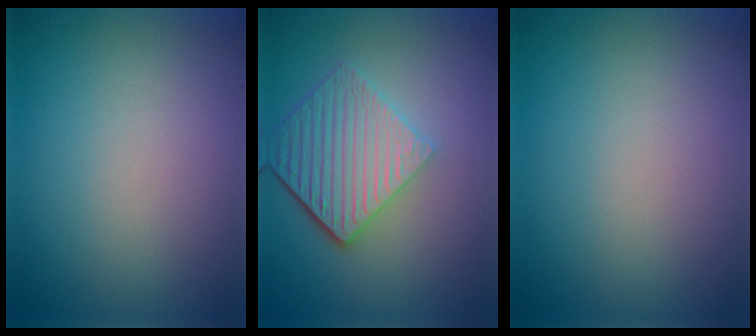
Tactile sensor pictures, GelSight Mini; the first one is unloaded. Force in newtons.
{"total": 5.8, "press": 4.2, "slide": 4.1}
{"total": 0.0}